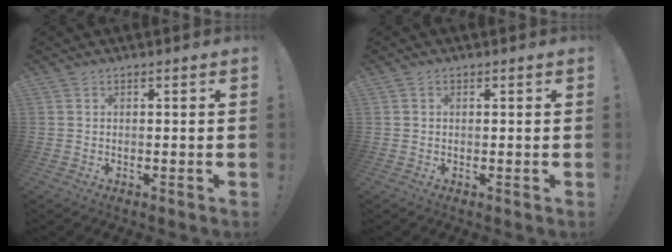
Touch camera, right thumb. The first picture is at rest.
{"total": 0.7, "force": [0.1, 0.7, 0.2], "torque": [-0.004, 0.004, 0.002]}